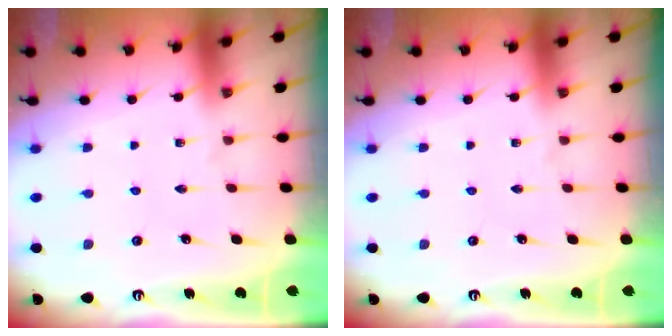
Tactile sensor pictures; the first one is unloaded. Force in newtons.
{"total": 0.0}